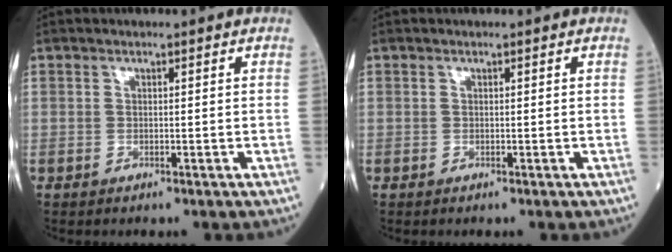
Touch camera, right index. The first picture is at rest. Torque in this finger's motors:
{"motor_torque": [0.03, 0.01, 0.00, 0.00]}